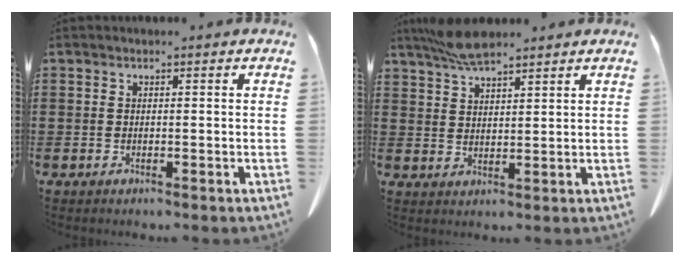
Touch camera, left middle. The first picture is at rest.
{"total": 5.4, "force": [4.6, 1.3, 2.5], "torque": [-0.062, -0.006, 0.088]}